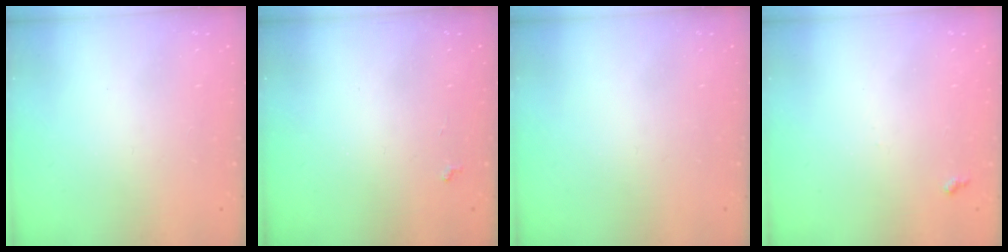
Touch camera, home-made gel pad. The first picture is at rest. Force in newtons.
{"total": 3.6, "press": 3.5, "slide": 0.5}
{"total": 0.0}
{"total": 5.2, "press": 5.2, "slide": 0.7}